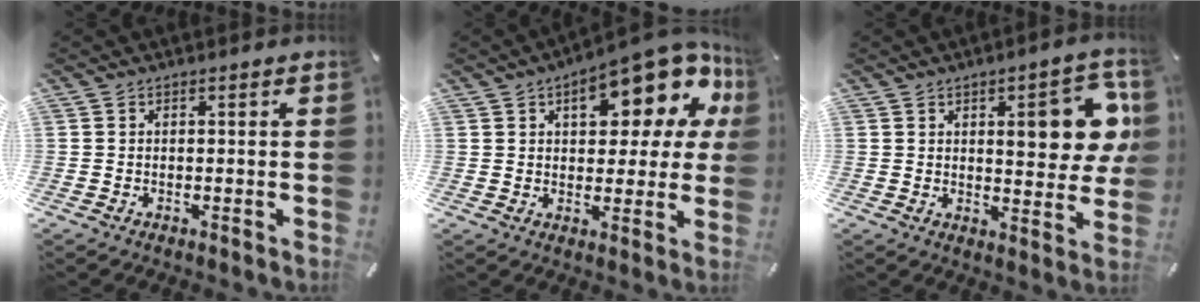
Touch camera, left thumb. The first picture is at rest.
{"total": 17.2, "force": [8.9, 8.1, 12.3], "torque": [-0.147, -0.056, 0.140]}
{"total": 13.6, "force": [3.9, 5.3, 11.9], "torque": [-0.149, -0.009, 0.056]}